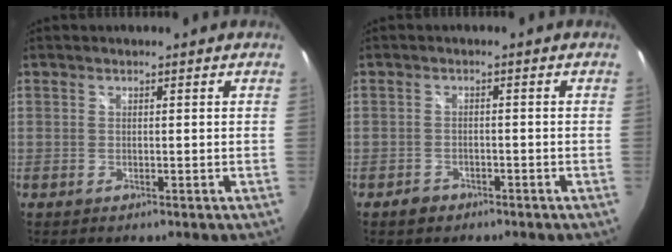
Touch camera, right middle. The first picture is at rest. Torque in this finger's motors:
{"motor_torque": [0.57, -0.50, 0.00, 0.00]}